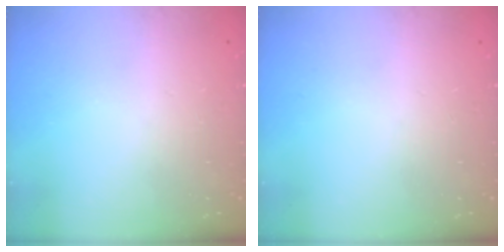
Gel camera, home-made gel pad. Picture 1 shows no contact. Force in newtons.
{"total": 0.0}